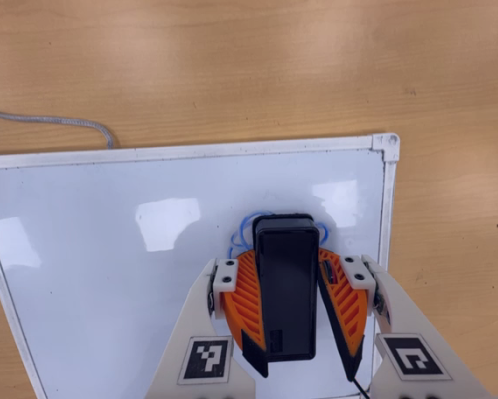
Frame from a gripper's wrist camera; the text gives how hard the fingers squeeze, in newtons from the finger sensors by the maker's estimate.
{"total": 15.9, "left": 17.4, "right": 14.3}